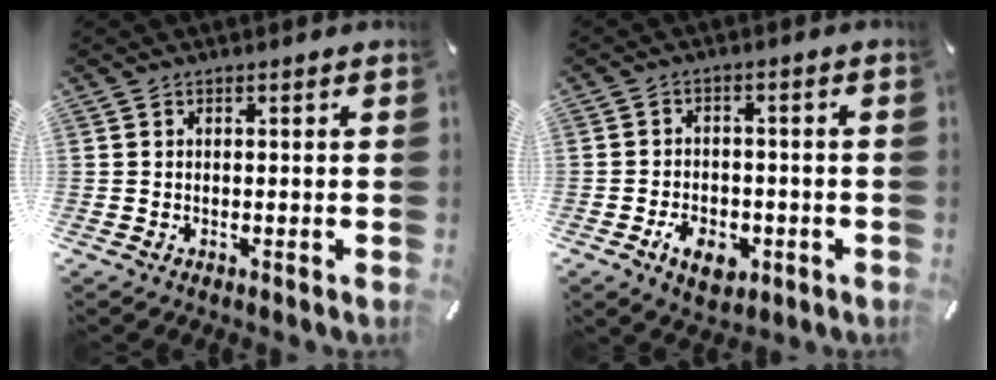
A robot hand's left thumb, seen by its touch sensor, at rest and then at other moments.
{"total": 6.9, "force": [-2.8, 5.0, 3.9], "torque": [-0.061, 0.007, -0.051]}